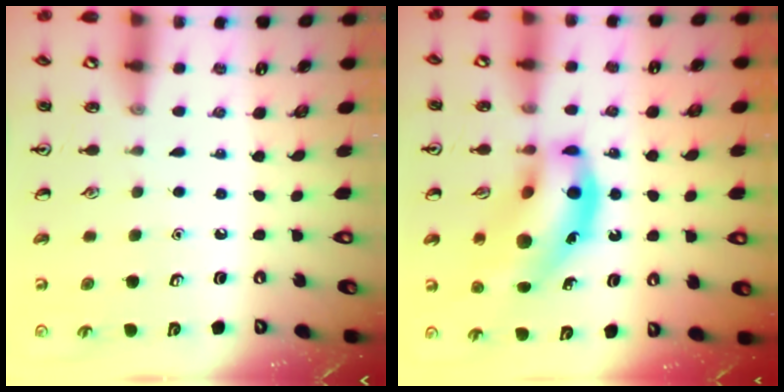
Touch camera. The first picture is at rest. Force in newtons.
{"total": 17.4, "press": 16.9, "slide": 4.5}